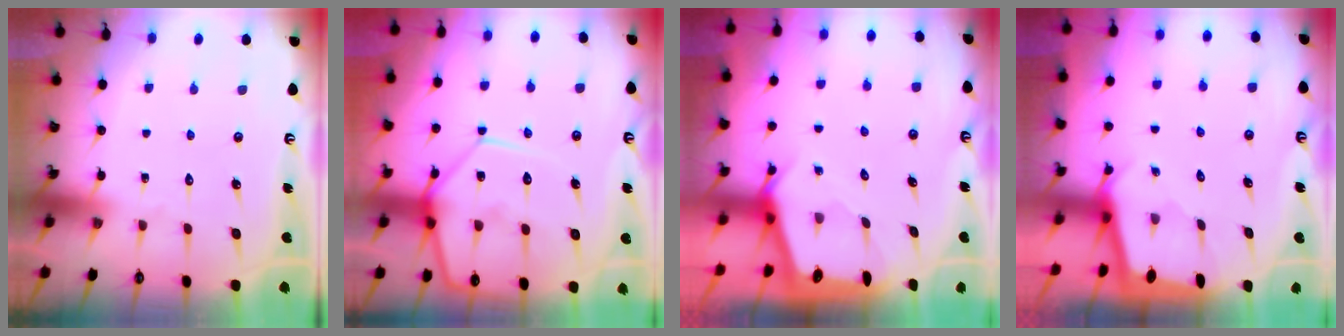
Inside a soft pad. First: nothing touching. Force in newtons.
{"total": 13.4, "press": 13.3, "slide": 1.2}
{"total": 2.3, "press": 2.3, "slide": 0.2}
{"total": 1.7, "press": 1.7, "slide": 0.2}